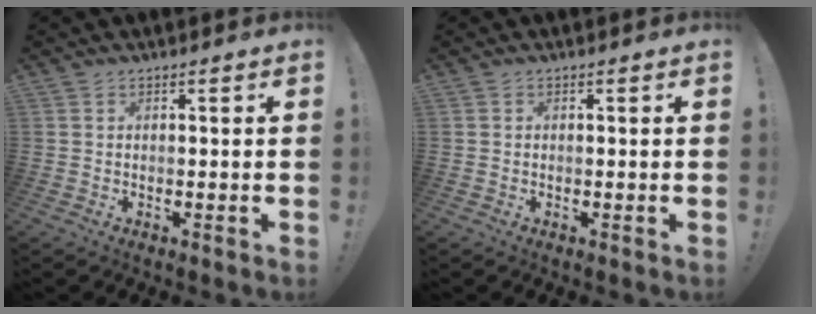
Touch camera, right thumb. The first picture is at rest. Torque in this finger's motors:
{"motor_torque": [-0.29, -0.32, 0.24, -0.15, -0.07]}